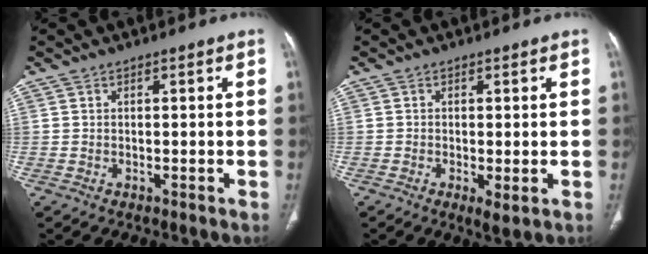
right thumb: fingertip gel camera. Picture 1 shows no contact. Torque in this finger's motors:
{"motor_torque": [-0.30, 0.09, -0.46, 0.02, -0.03]}